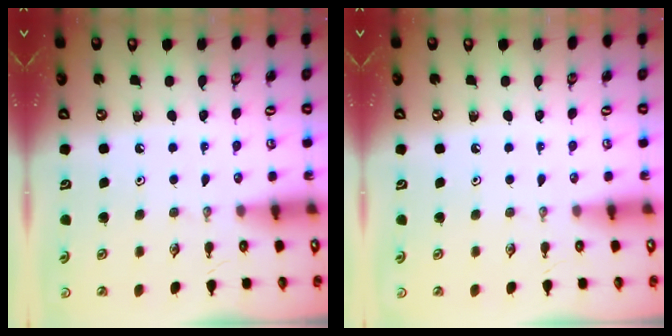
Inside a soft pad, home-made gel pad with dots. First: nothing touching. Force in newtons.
{"total": 0.0}